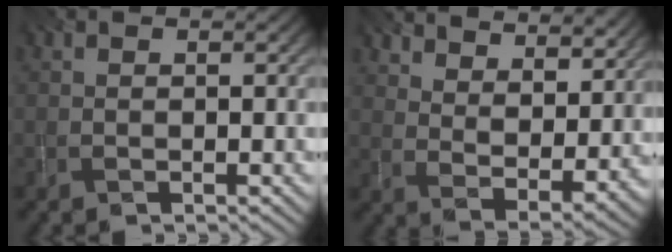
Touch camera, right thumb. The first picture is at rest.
{"total": 11.3, "force": [8.8, 4.5, 5.6], "torque": [-0.115, -0.020, 0.135]}